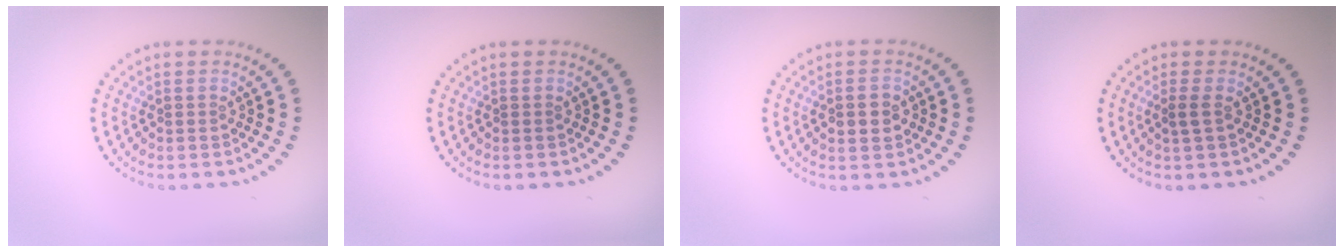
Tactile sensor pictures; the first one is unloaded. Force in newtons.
{"total": 0.0}
{"total": 2.7, "press": 2.7, "slide": 0.1}
{"total": 1.2, "press": 0.8, "slide": 0.8}